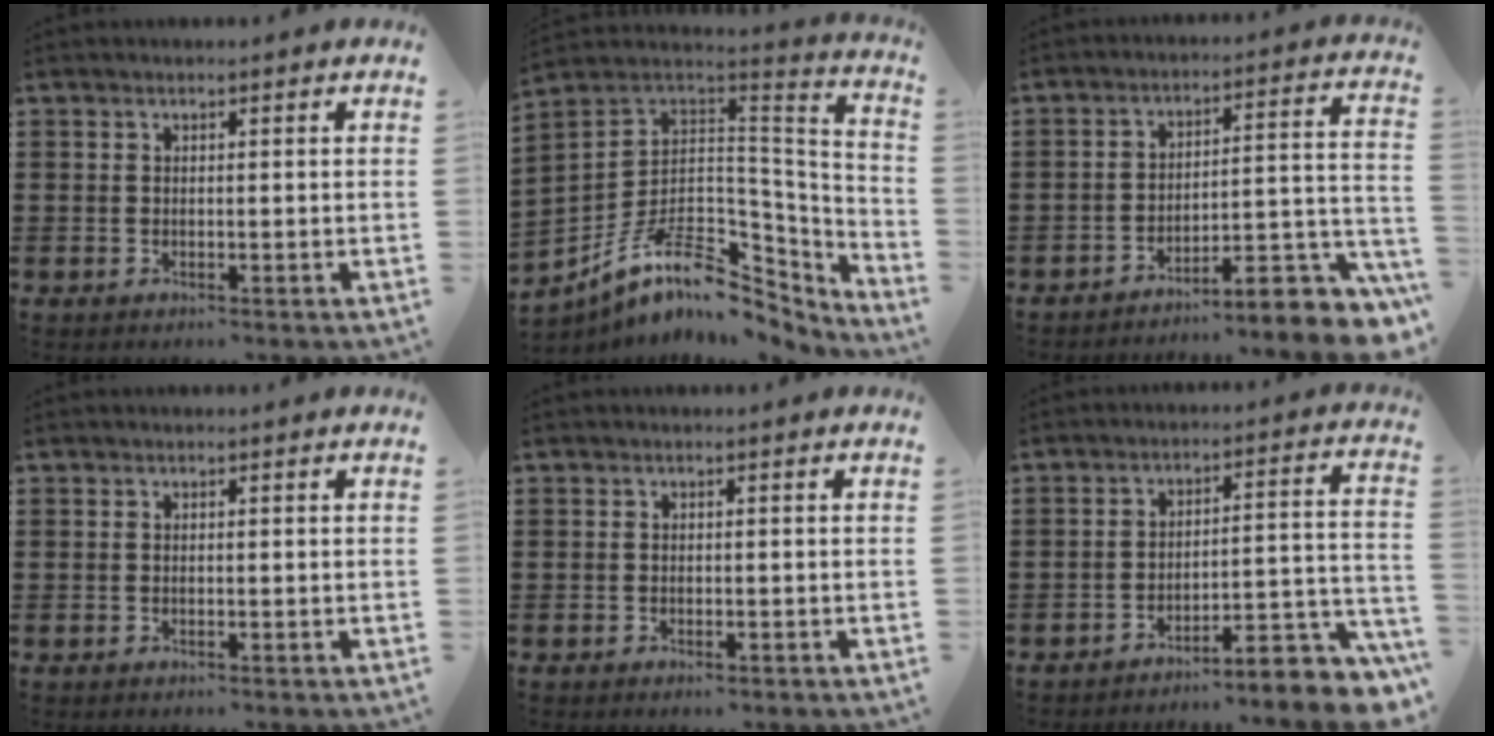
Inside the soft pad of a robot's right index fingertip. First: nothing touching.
{"total": 12.6, "force": [-5.9, 7.0, 8.6], "torque": [-0.163, 0.000, -0.105]}
{"total": 7.4, "force": [-5.9, 1.2, 4.3], "torque": [-0.052, -0.005, -0.114]}
{"total": 0.0}
{"total": 0.7, "force": [-0.6, 0.3, 0.3], "torque": [-0.008, -0.002, -0.011]}
{"total": 6.1, "force": [-5.3, 0.6, 3.0], "torque": [-0.044, -0.010, -0.103]}